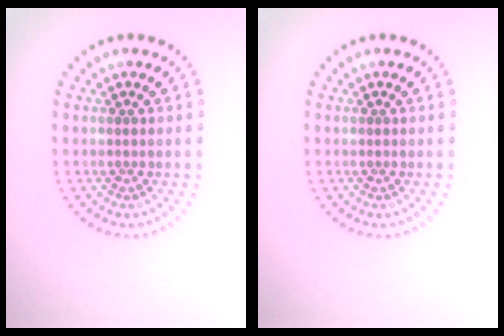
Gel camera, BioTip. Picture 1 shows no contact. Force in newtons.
{"total": 0.0}